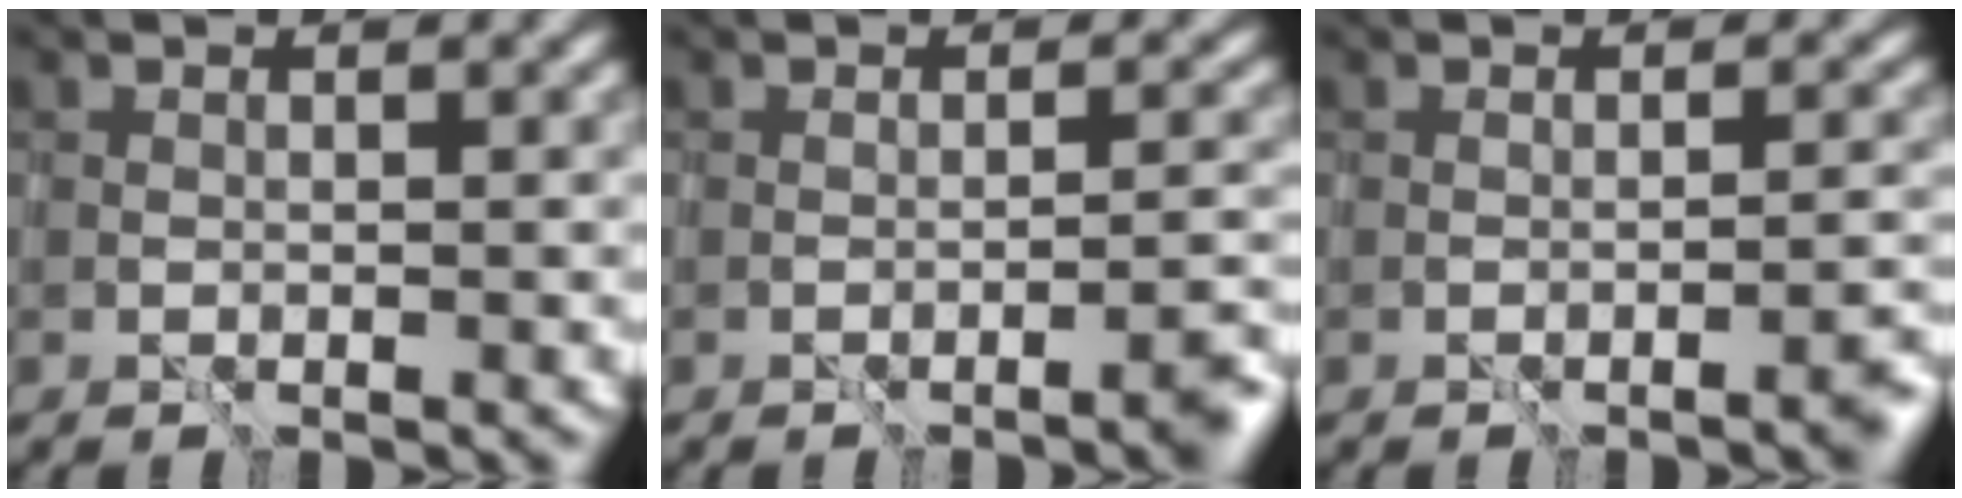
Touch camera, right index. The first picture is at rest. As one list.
[{"total": 2.1, "force": [-1.4, 0.1, 1.5], "torque": [-0.018, 0.006, -0.023]}, {"total": 1.7, "force": [-1.2, 0.0, 1.2], "torque": [-0.016, 0.004, -0.018]}]